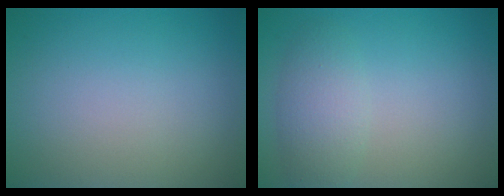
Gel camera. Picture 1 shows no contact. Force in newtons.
{"total": 2.9, "press": 2.9, "slide": 0.1}